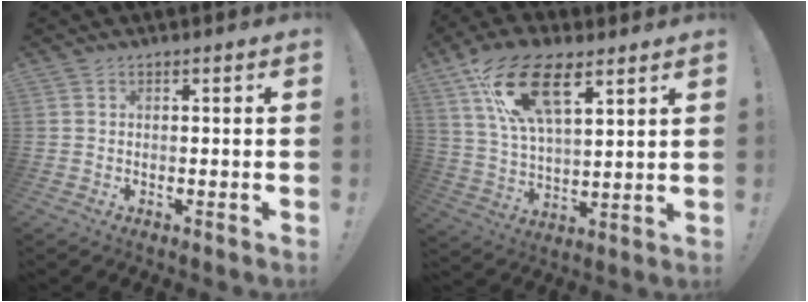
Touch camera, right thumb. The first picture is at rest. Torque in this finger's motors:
{"motor_torque": [-0.63, 1.65, 0.69, -0.01, 0.54]}